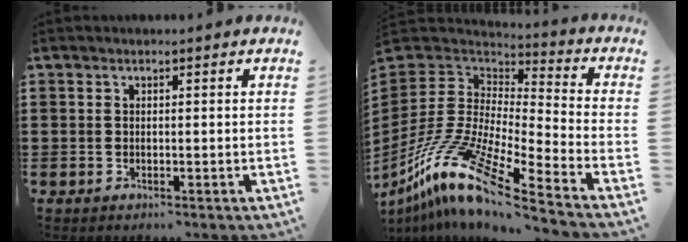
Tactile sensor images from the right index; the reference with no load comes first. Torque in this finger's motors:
{"motor_torque": [-0.42, 1.29, 0.36, 0.19]}